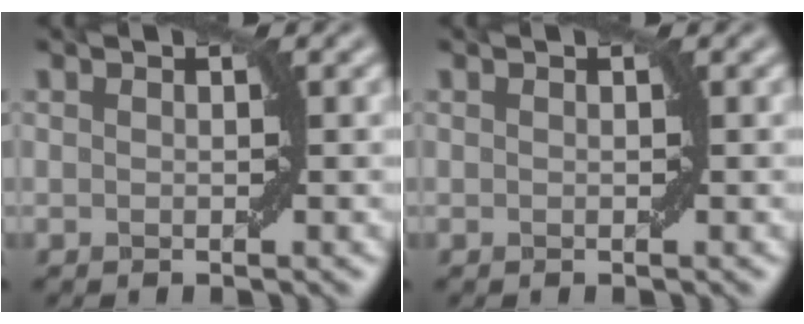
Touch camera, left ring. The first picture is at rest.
{"total": 0.0}